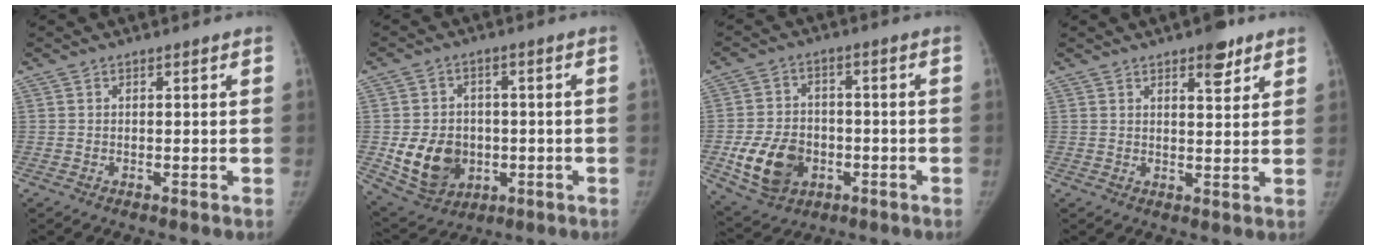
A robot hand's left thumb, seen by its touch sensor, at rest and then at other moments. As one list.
[{"total": 11.6, "force": [-2.0, 9.5, 6.3], "torque": [-0.078, 0.001, -0.018]}, {"total": 11.9, "force": [-3.6, 8.9, 7.0], "torque": [-0.107, 0.009, -0.056]}, {"total": 5.4, "force": [3.5, 2.1, 3.6], "torque": [-0.032, -0.018, 0.045]}]